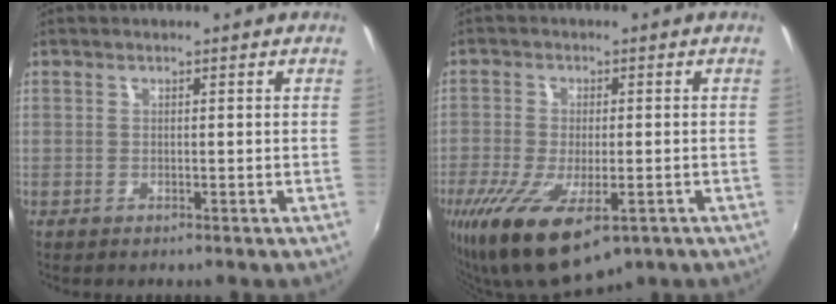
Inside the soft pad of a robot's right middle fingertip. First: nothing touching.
{"total": 14.5, "force": [-7.6, 5.8, 11.0], "torque": [-0.233, -0.059, -0.120]}